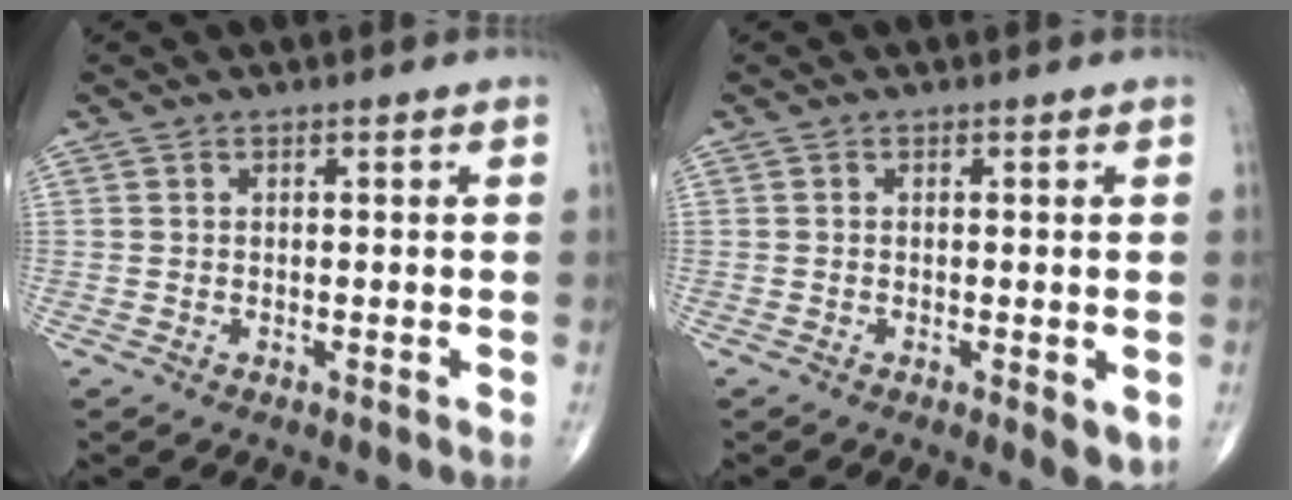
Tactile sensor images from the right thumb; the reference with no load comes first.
{"total": 3.2, "force": [-0.7, 1.2, 2.9], "torque": [-0.037, -0.009, -0.009]}